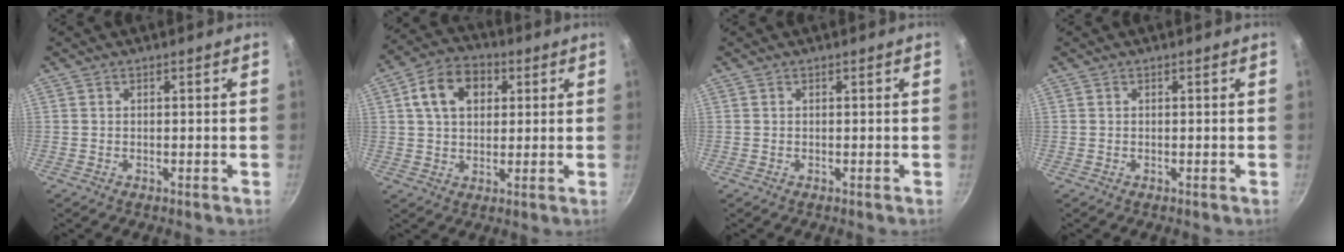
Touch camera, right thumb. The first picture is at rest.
{"total": 10.9, "force": [3.2, 7.8, 7.0], "torque": [-0.097, 0.011, 0.041]}
{"total": 0.0}
{"total": 0.0}